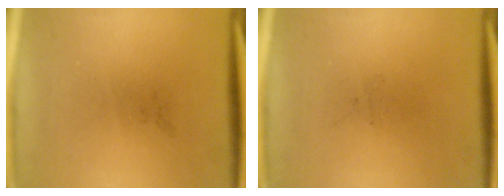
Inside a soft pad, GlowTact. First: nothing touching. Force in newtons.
{"total": 0.0}